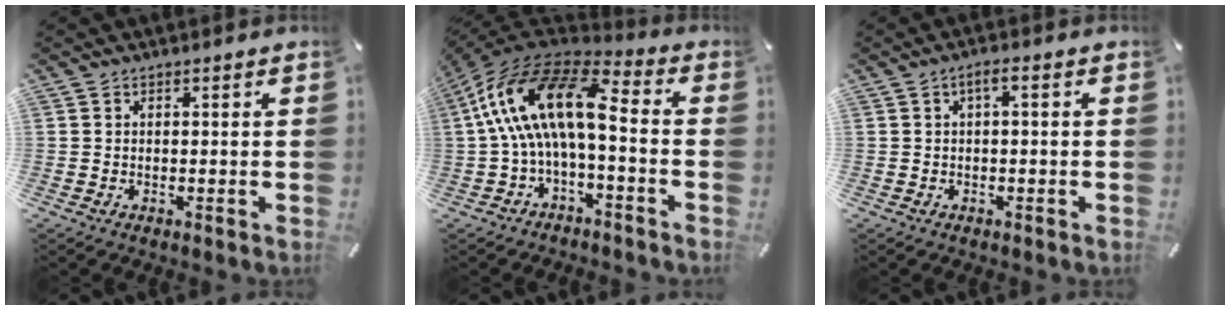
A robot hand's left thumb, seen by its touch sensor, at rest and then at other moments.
{"total": 18.0, "force": [0.6, 8.5, 15.9], "torque": [-0.321, 0.007, 0.009]}
{"total": 2.1, "force": [-0.4, 0.4, 2.0], "torque": [-0.036, 0.005, -0.009]}